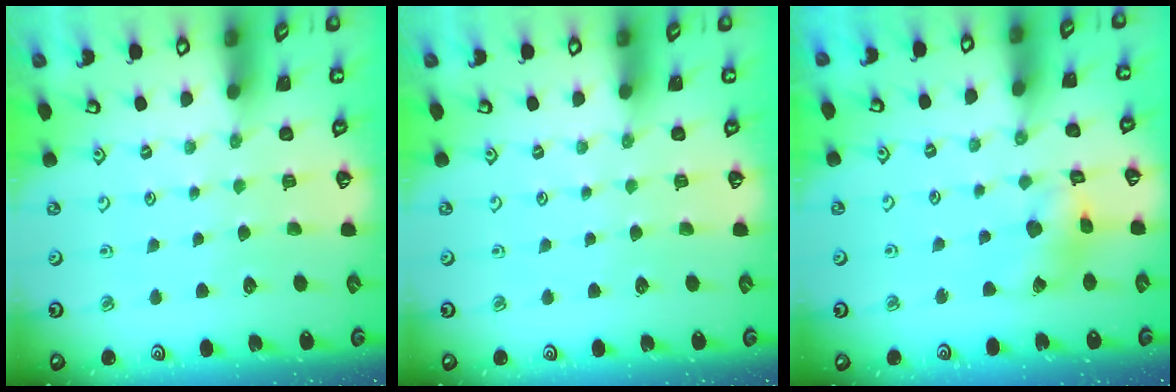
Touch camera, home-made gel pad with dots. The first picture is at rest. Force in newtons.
{"total": 0.0}
{"total": 7.9, "press": 7.8, "slide": 0.9}